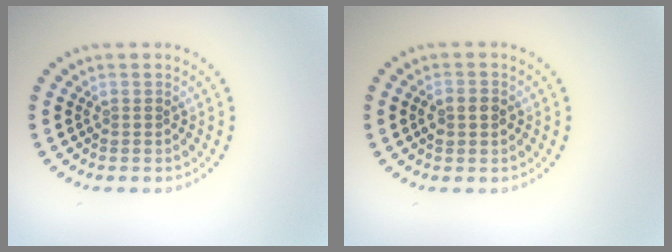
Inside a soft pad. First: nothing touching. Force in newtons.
{"total": 1.8, "press": 1.8, "slide": 0.1}